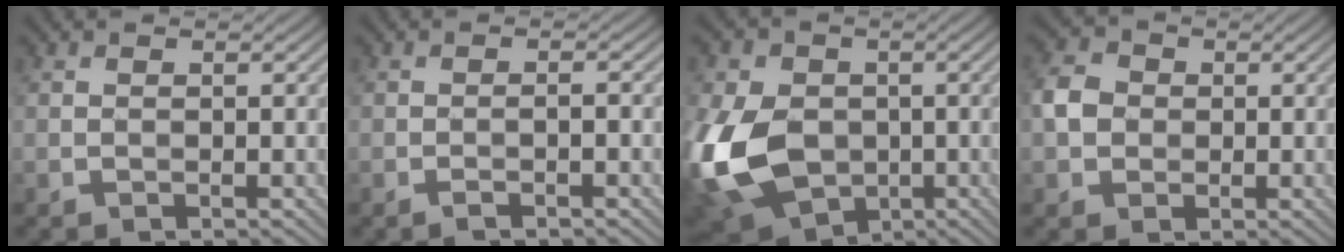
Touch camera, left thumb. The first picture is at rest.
{"total": 1.7, "force": [-1.0, 0.1, 1.4], "torque": [-0.022, 0.009, -0.021]}
{"total": 14.9, "force": [-2.7, 11.0, 9.7], "torque": [-0.259, -0.023, -0.058]}
{"total": 3.5, "force": [0.0, 3.2, 1.5], "torque": [-0.038, 0.005, -0.007]}